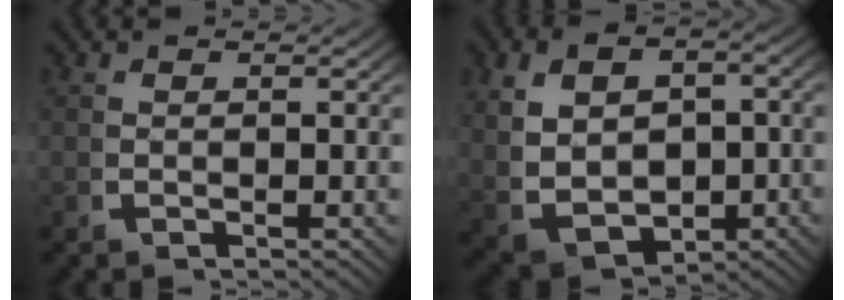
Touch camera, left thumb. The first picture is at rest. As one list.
[{"total": 10.0, "force": [-1.0, 7.5, 6.7], "torque": [-0.137, -0.039, 0.007]}]